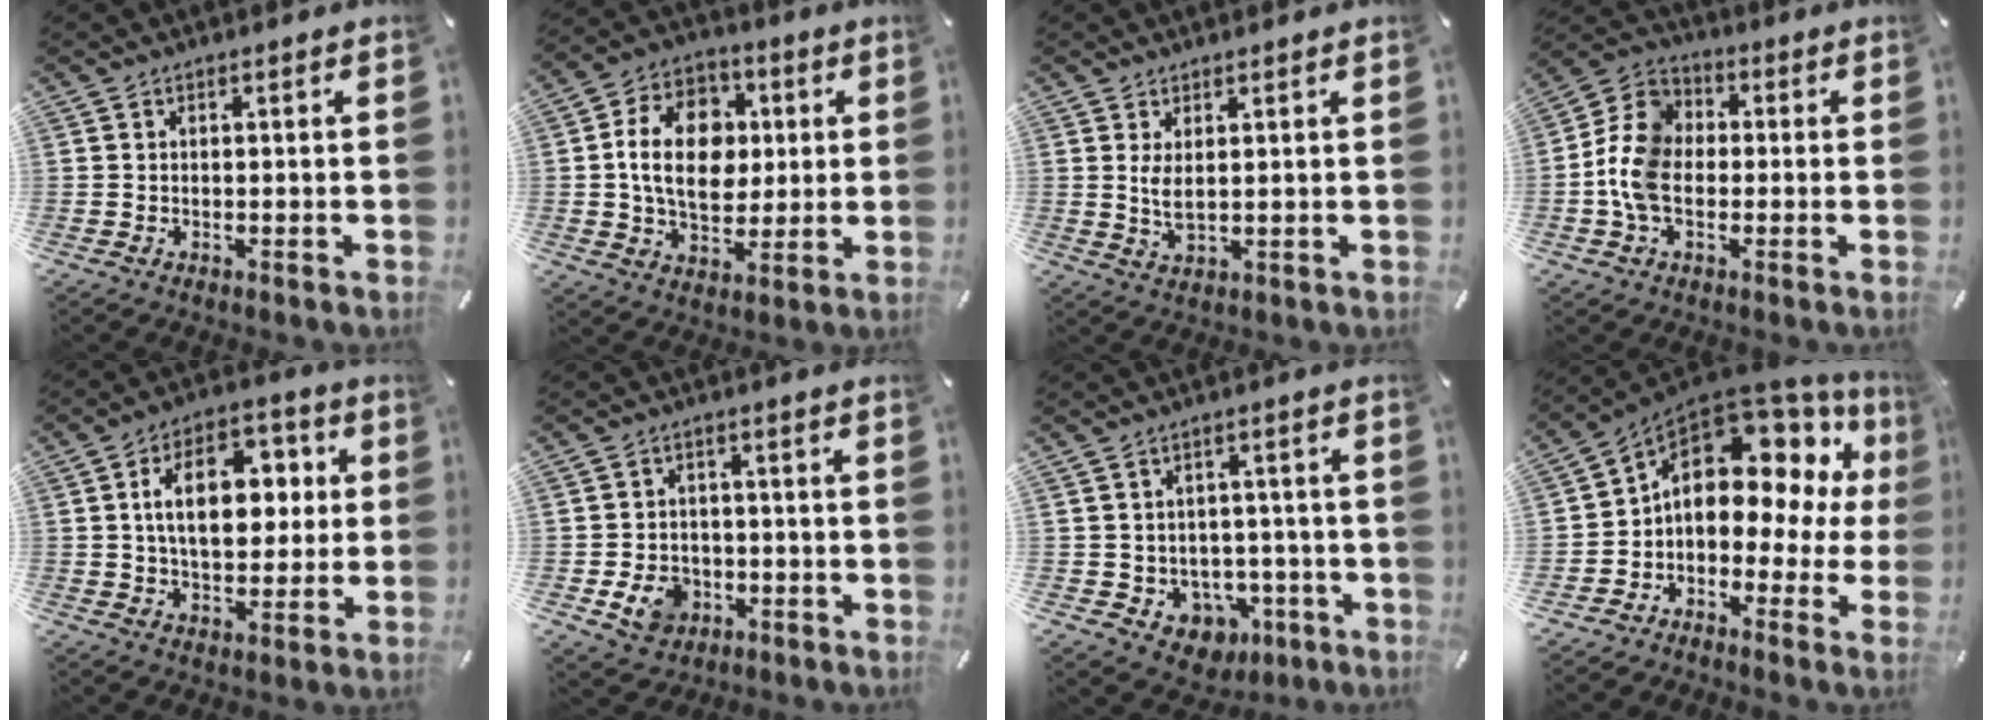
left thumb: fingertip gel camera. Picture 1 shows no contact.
{"total": 15.5, "force": [1.3, 11.6, 10.2], "torque": [-0.180, 0.017, 0.023]}
{"total": 3.9, "force": [1.3, 1.4, 3.4], "torque": [-0.083, -0.005, 0.019]}
{"total": 10.9, "force": [-1.5, 8.2, 7.0], "torque": [-0.165, 0.021, -0.028]}
{"total": 15.0, "force": [2.4, 9.7, 11.2], "torque": [-0.167, 0.006, 0.038]}
{"total": 7.8, "force": [-2.5, 6.4, 3.6], "torque": [-0.077, 0.014, -0.043]}
{"total": 6.5, "force": [-0.7, 6.3, 1.5], "torque": [-0.018, -0.005, -0.004]}
{"total": 13.4, "force": [4.6, 8.9, 8.9], "torque": [-0.134, -0.041, 0.070]}